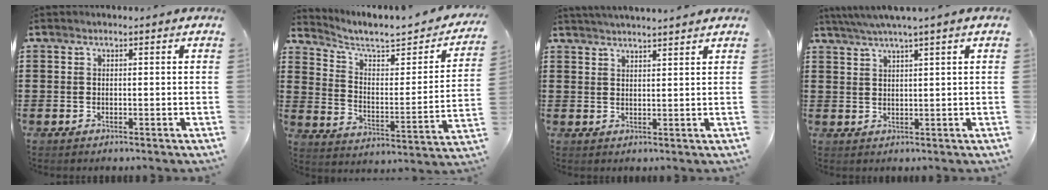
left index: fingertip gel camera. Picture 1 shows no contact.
{"total": 4.8, "force": [4.0, 1.0, 2.4], "torque": [-0.070, -0.031, 0.060]}
{"total": 2.5, "force": [2.4, -0.5, 0.2], "torque": [-0.009, -0.008, 0.046]}
{"total": 2.8, "force": [2.0, -0.7, 1.8], "torque": [-0.036, -0.002, 0.036]}